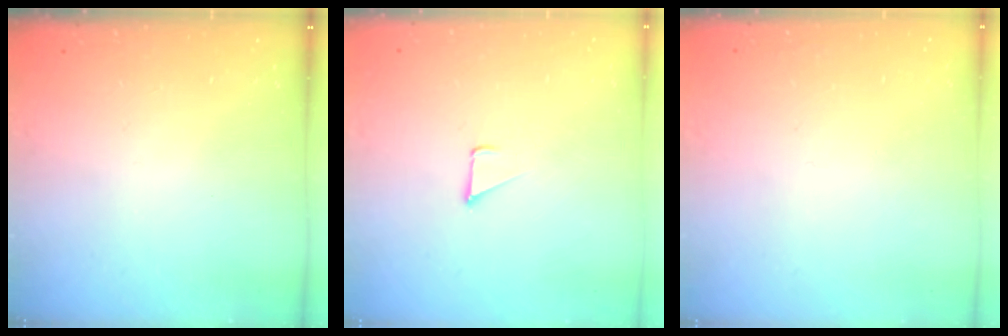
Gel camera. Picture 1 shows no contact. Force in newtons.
{"total": 2.3, "press": 2.3, "slide": 0.2}
{"total": 2.6, "press": 2.6, "slide": 0.2}